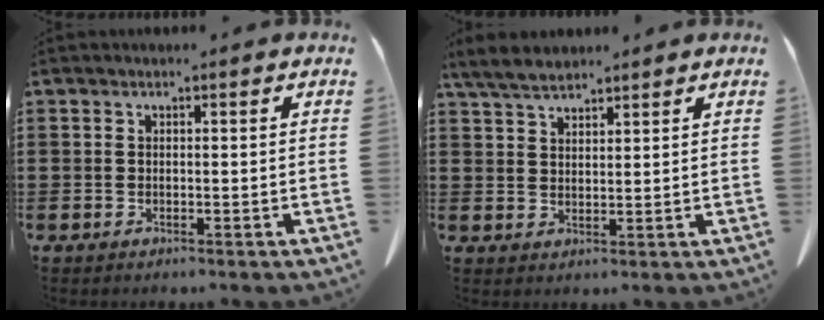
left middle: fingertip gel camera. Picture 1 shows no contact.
{"total": 4.1, "force": [3.5, 1.2, 1.9], "torque": [-0.047, -0.003, 0.065]}